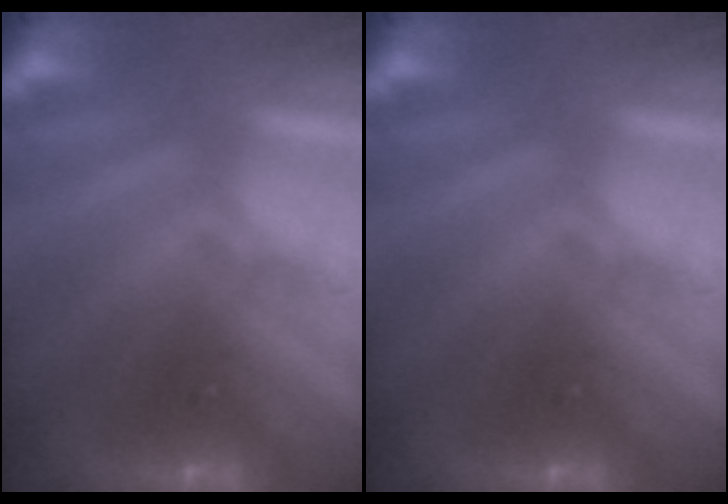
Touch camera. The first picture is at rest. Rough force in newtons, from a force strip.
{"total": 0.0}